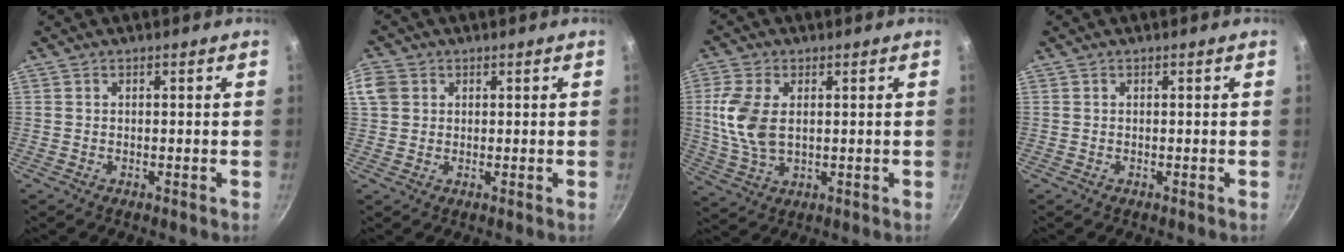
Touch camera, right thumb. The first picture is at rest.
{"total": 4.8, "force": [1.3, 4.1, 2.2], "torque": [-0.035, 0.003, 0.020]}
{"total": 9.9, "force": [1.4, 5.9, 7.9], "torque": [-0.166, -0.005, 0.030]}
{"total": 0.0}